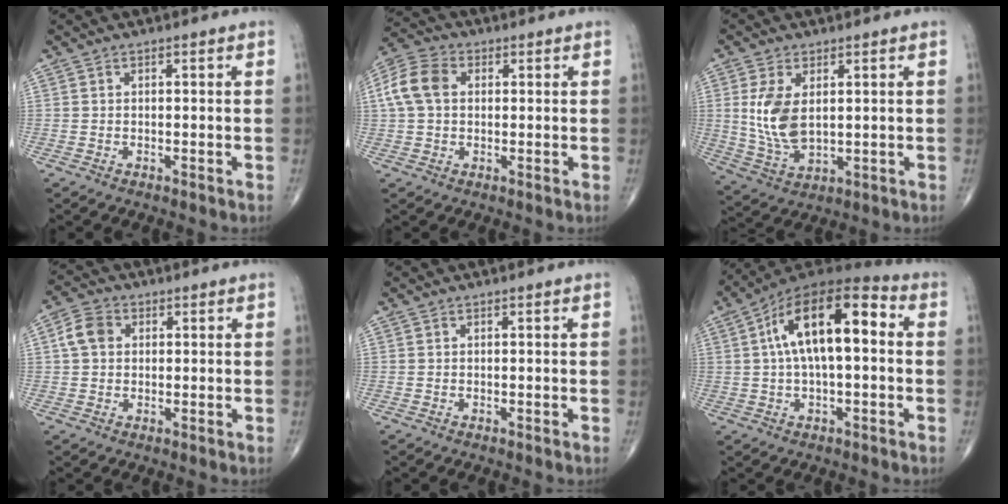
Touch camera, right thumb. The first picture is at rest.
{"total": 8.3, "force": [1.4, 6.0, 5.6], "torque": [-0.118, 0.022, 0.021]}
{"total": 9.5, "force": [1.6, 5.3, 7.7], "torque": [-0.155, -0.014, 0.044]}
{"total": 5.1, "force": [1.0, 4.0, 3.0], "torque": [-0.052, 0.010, 0.013]}
{"total": 0.0}
{"total": 16.5, "force": [2.5, 7.2, 14.6], "torque": [-0.240, 0.044, 0.032]}